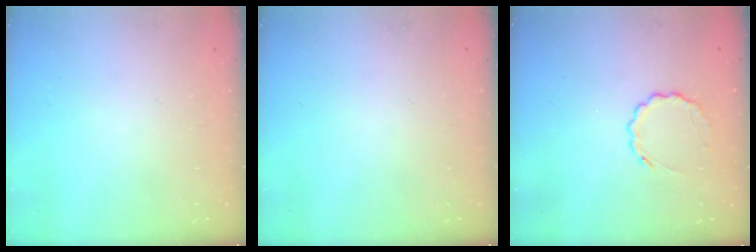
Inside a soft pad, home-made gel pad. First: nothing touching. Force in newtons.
{"total": 0.0}
{"total": 5.8, "press": 5.6, "slide": 1.6}